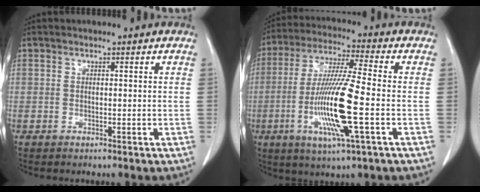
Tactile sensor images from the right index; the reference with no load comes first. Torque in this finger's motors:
{"motor_torque": [2.02, -0.12, 0.81, 0.21]}